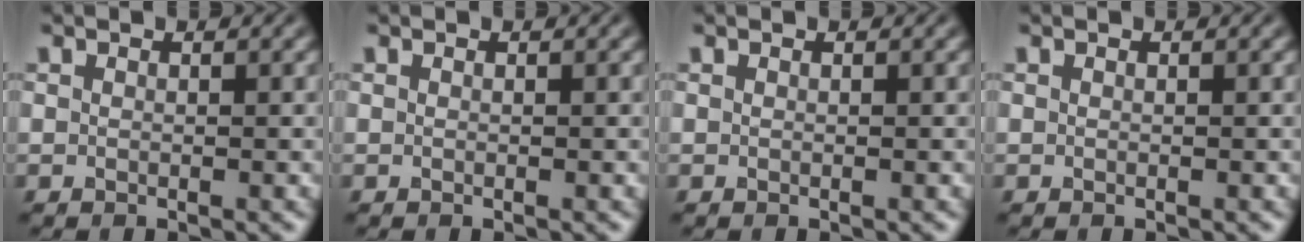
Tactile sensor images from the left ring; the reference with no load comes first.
{"total": 0.0}
{"total": 0.0}
{"total": 0.0}